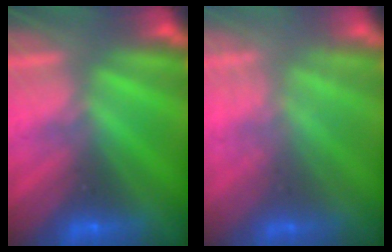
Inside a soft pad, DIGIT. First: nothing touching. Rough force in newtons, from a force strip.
{"total": 2.1}